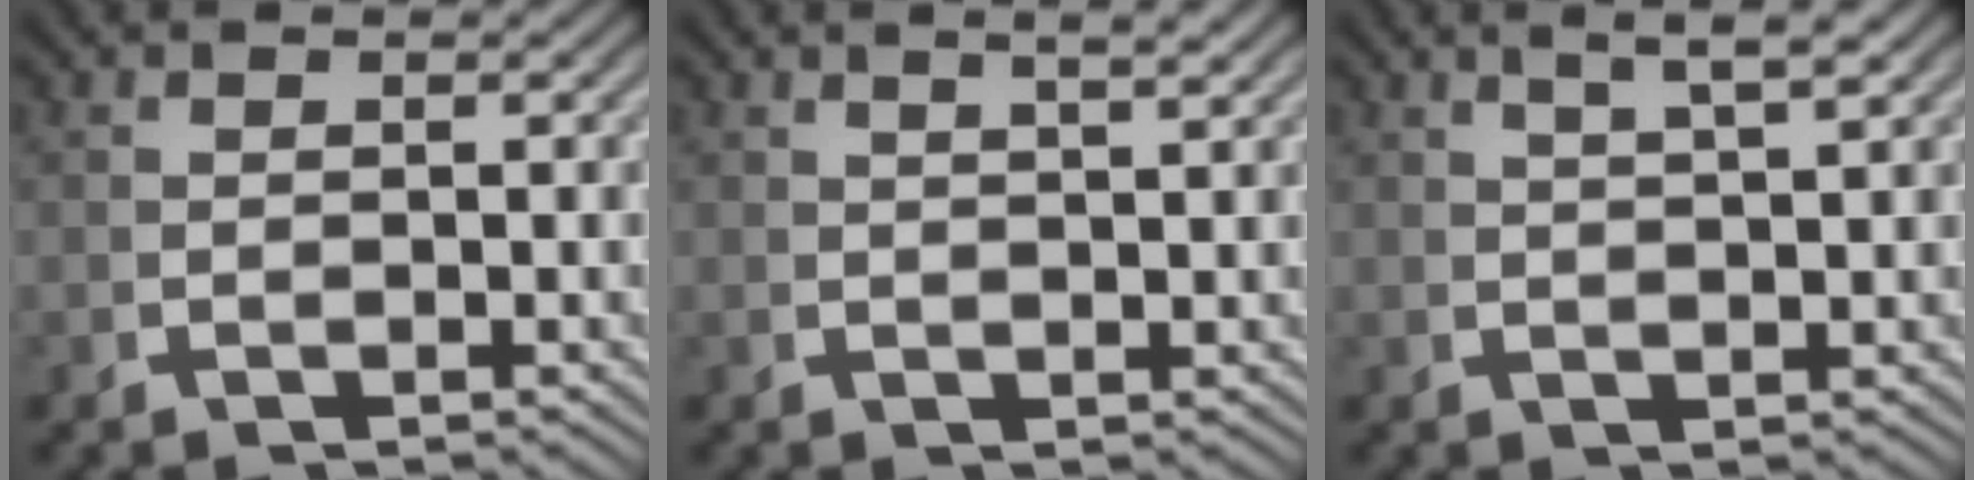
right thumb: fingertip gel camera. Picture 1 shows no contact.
{"total": 2.4, "force": [1.9, 0.1, 1.5], "torque": [-0.018, 0.009, 0.032]}
{"total": 4.0, "force": [3.0, 0.7, 2.7], "torque": [-0.026, 0.018, 0.048]}